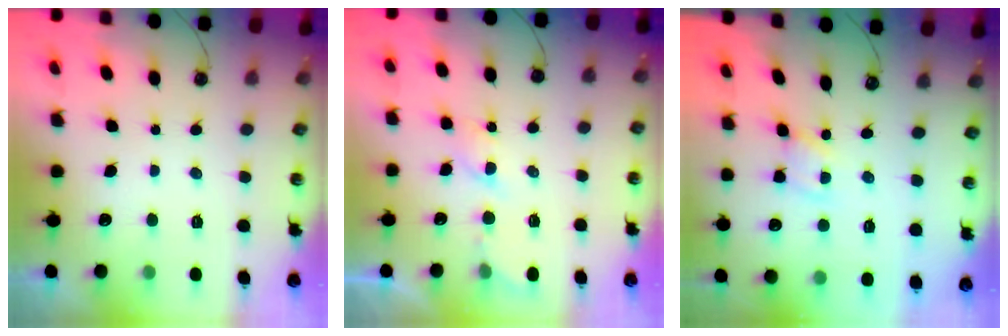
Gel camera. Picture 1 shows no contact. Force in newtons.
{"total": 4.2, "press": 4.2, "slide": 0.6}
{"total": 1.5, "press": 1.5, "slide": 0.1}